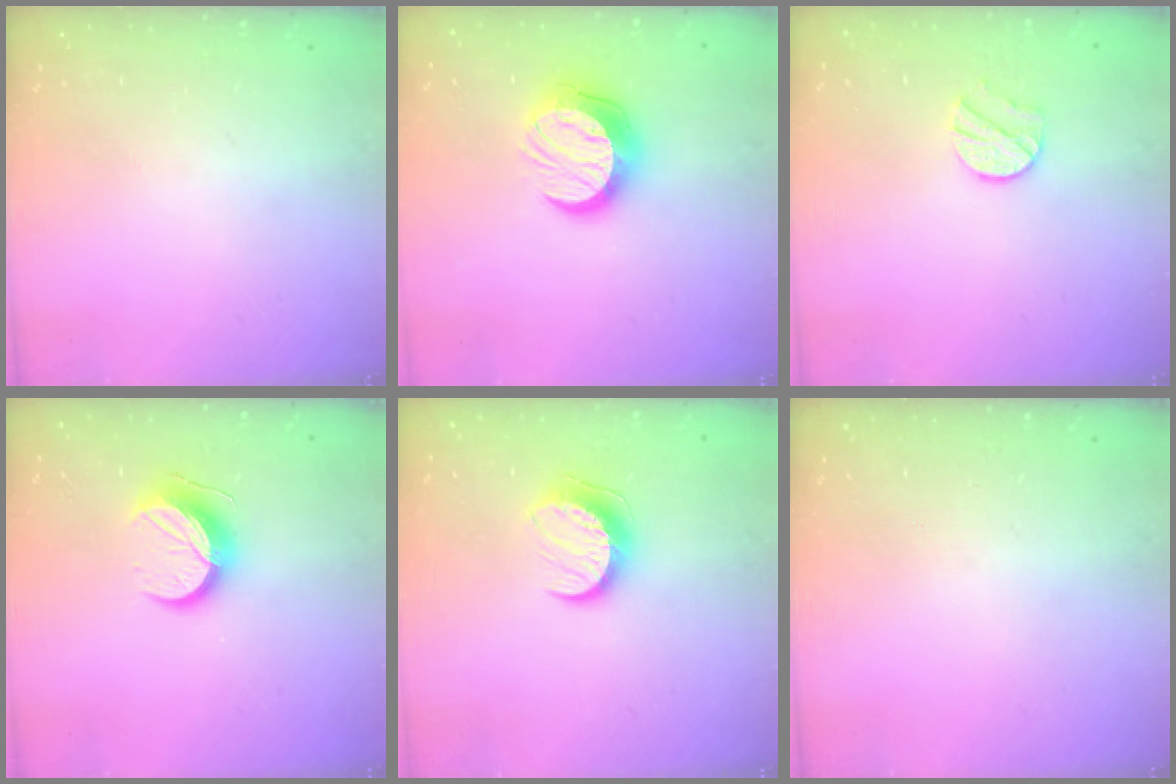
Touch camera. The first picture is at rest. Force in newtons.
{"total": 12.8, "press": 12.8, "slide": 0.9}
{"total": 8.9, "press": 8.9, "slide": 0.2}
{"total": 12.4, "press": 12.4, "slide": 0.1}
{"total": 10.3, "press": 10.3, "slide": 0.3}
{"total": 0.0}